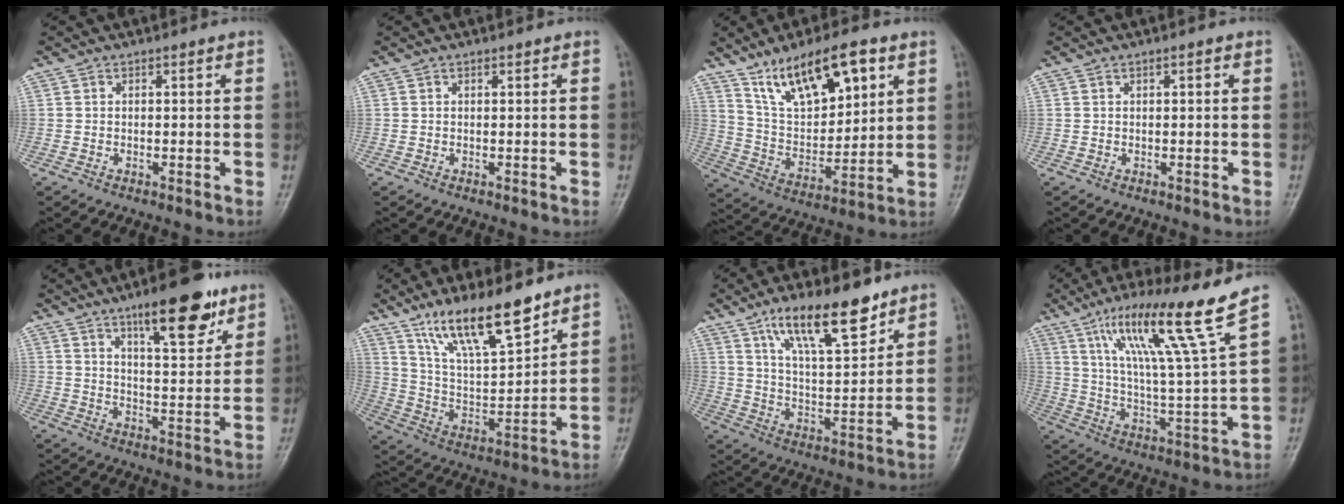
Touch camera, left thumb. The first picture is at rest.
{"total": 0.0}
{"total": 16.3, "force": [9.3, 6.9, 11.6], "torque": [-0.161, -0.037, 0.174]}
{"total": 0.8, "force": [0.3, 0.2, 0.7], "torque": [-0.012, 0.002, 0.004]}
{"total": 13.9, "force": [8.8, 4.1, 9.9], "torque": [-0.122, -0.048, 0.134]}
{"total": 16.2, "force": [11.5, 4.3, 10.6], "torque": [-0.163, -0.063, 0.221]}
{"total": 14.9, "force": [9.8, 4.7, 10.3], "torque": [-0.145, -0.053, 0.174]}
{"total": 17.6, "force": [11.0, -0.8, 13.7], "torque": [-0.224, -0.055, 0.184]}